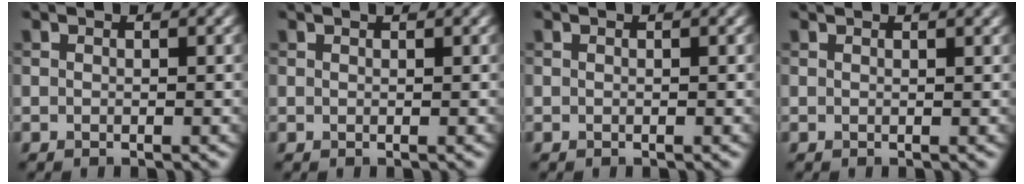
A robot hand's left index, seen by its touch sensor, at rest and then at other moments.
{"total": 0.0}
{"total": 0.0}
{"total": 1.5, "force": [1.3, 0.3, 0.6], "torque": [-0.003, 0.000, 0.010]}